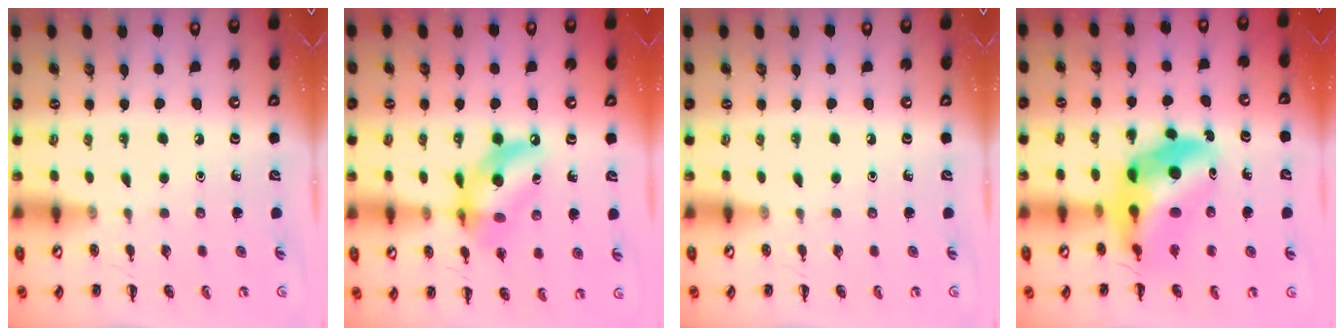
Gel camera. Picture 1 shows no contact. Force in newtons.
{"total": 12.2, "press": 11.8, "slide": 3.1}
{"total": 0.0}
{"total": 13.2, "press": 12.7, "slide": 3.7}